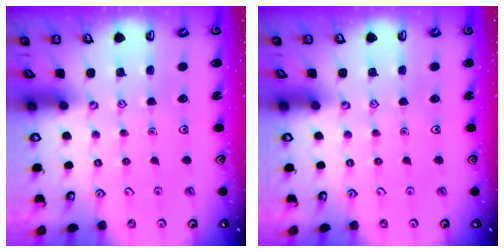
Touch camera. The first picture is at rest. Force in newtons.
{"total": 0.0}